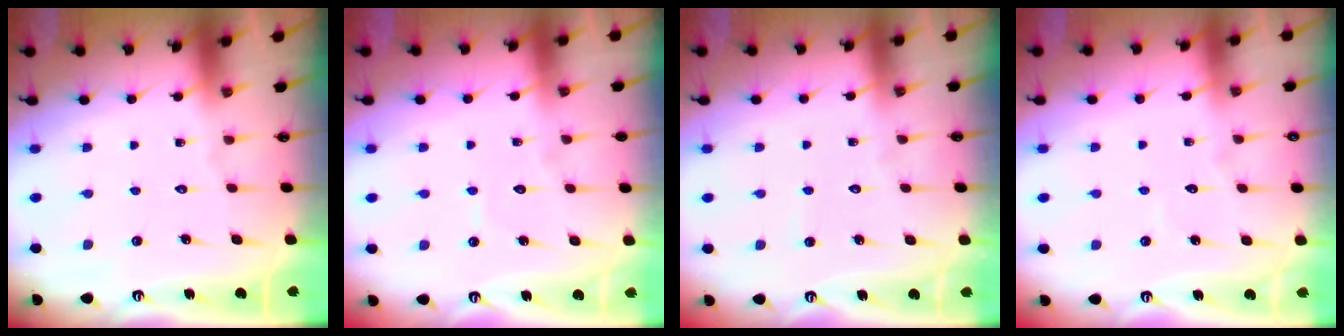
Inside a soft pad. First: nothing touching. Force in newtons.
{"total": 3.6, "press": 3.6, "slide": 0.3}
{"total": 2.9, "press": 2.9, "slide": 0.3}
{"total": 2.5, "press": 2.5, "slide": 0.2}